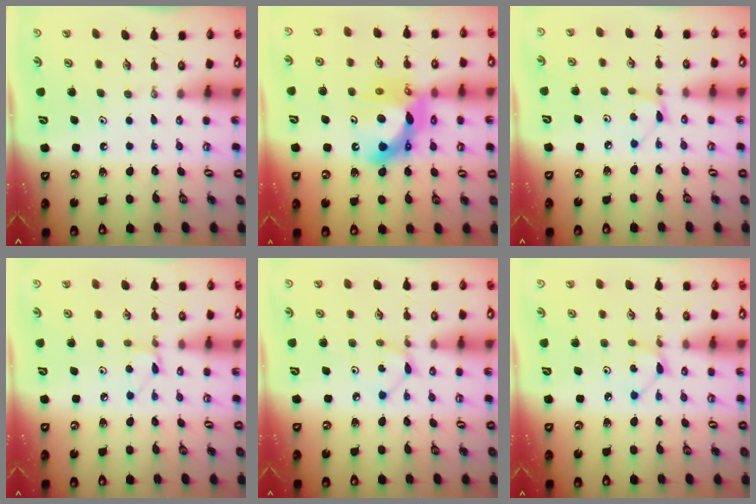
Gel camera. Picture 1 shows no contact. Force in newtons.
{"total": 15.4, "press": 15.3, "slide": 1.7}
{"total": 4.4, "press": 4.3, "slide": 0.4}
{"total": 3.3, "press": 3.3, "slide": 0.4}
{"total": 2.0, "press": 2.0, "slide": 0.3}
{"total": 2.2, "press": 2.2, "slide": 0.3}